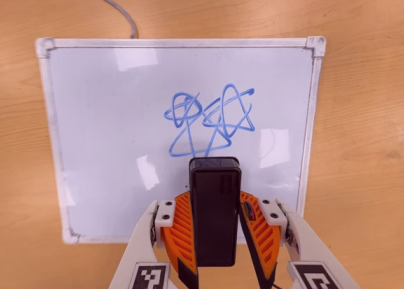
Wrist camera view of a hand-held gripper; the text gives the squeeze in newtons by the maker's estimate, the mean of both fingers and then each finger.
{"total": 5.5, "left": 4.8, "right": 6.2}